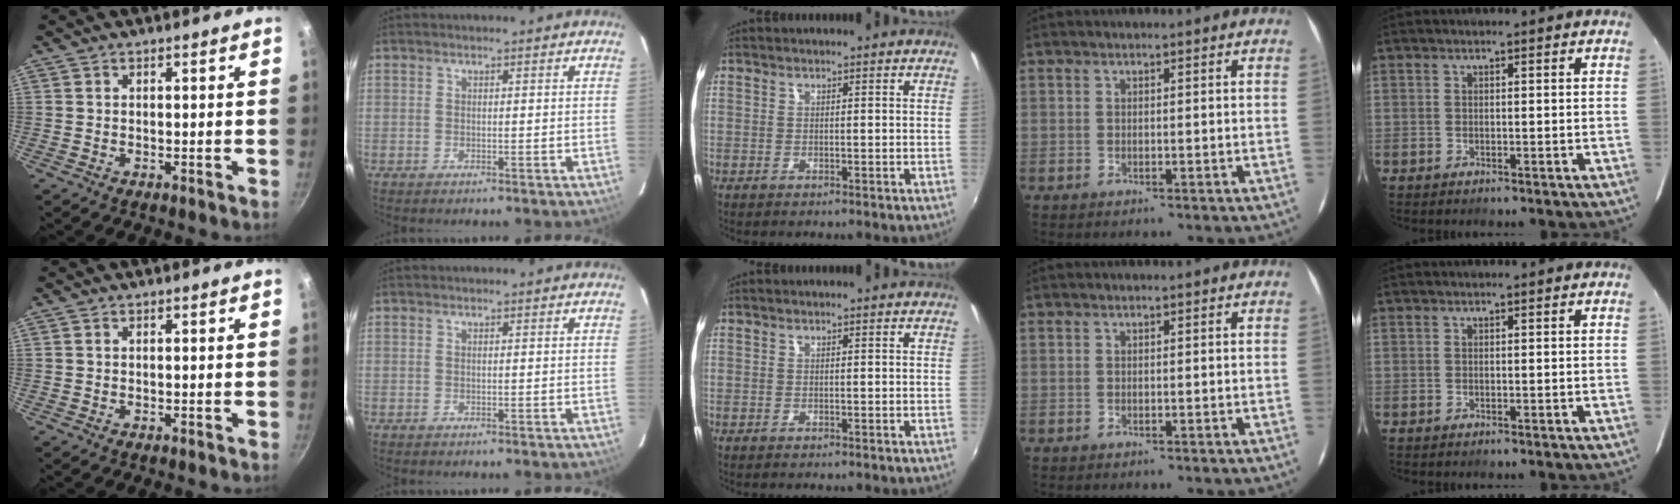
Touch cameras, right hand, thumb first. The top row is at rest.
{}